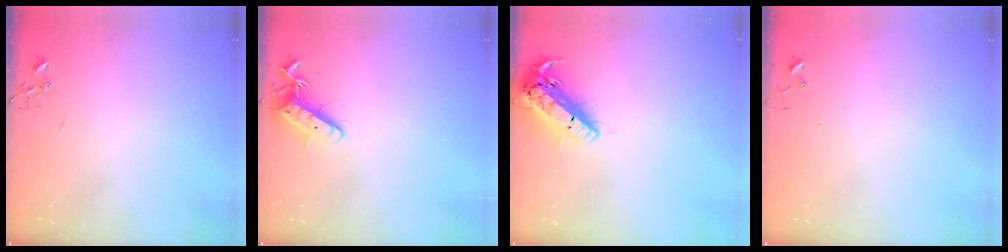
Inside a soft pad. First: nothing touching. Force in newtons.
{"total": 12.5, "press": 12.4, "slide": 1.0}
{"total": 18.4, "press": 18.1, "slide": 3.2}
{"total": 4.2, "press": 4.1, "slide": 0.3}